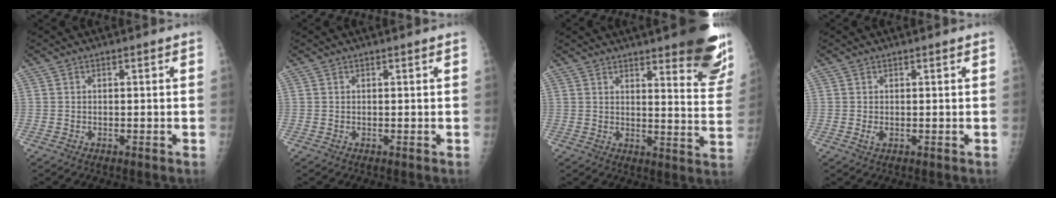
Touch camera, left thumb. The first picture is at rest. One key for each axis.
{"total": 0.0}
{"total": 18.9, "fx": 13.5, "fy": 4.3, "fz": 12.6, "tx": -0.129, "ty": -0.081, "tz": 0.158}
{"total": 1.4, "fx": 0.5, "fy": 0.5, "fz": 1.2, "tx": -0.025, "ty": 0.005, "tz": 0.011}